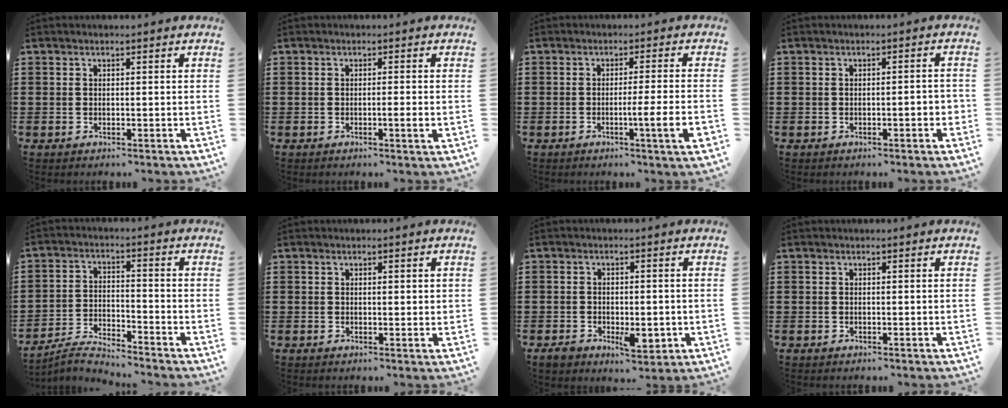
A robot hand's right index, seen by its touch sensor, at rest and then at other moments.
{"total": 2.0, "force": [-0.6, 0.0, 1.9], "torque": [-0.030, -0.005, -0.011]}
{"total": 5.8, "force": [-1.9, -0.4, 5.5], "torque": [-0.081, -0.018, -0.033]}
{"total": 2.2, "force": [-0.7, 0.4, 2.0], "torque": [-0.033, 0.001, -0.011]}
{"total": 4.2, "force": [-4.1, 0.0, 0.6], "torque": [-0.023, 0.002, -0.086]}
{"total": 0.7, "force": [0.2, 0.1, 0.6], "torque": [-0.012, 0.002, 0.004]}
{"total": 4.7, "force": [-1.8, 2.7, 3.4], "torque": [-0.064, 0.005, -0.031]}
{"total": 0.0}